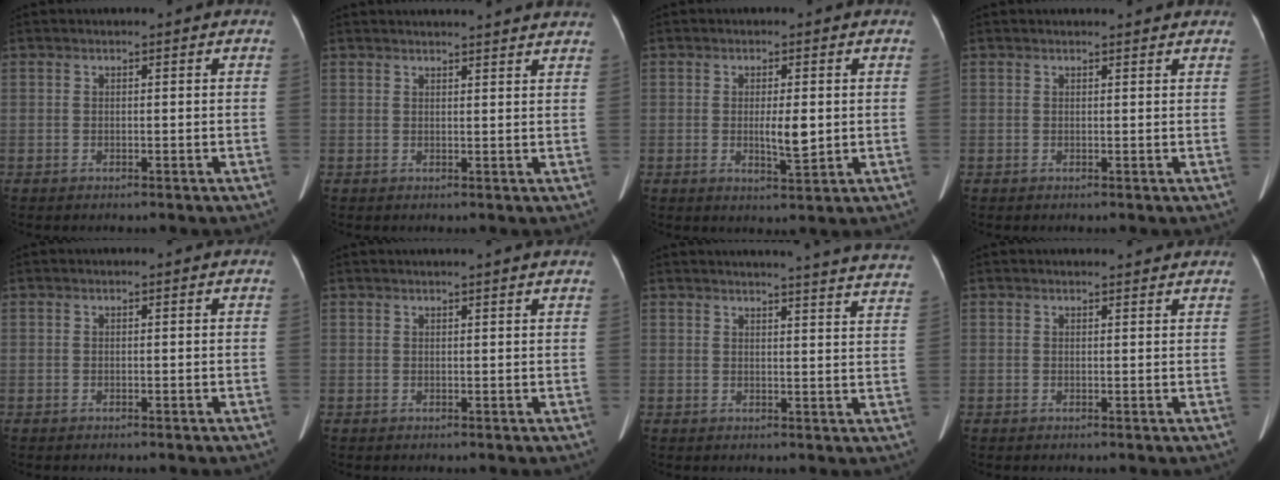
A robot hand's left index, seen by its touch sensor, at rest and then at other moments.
{"total": 11.7, "force": [11.2, 0.5, 3.3], "torque": [-0.035, 0.006, 0.114]}
{"total": 4.1, "force": [-0.1, 1.0, 4.0], "torque": [-0.069, -0.006, 0.001]}
{"total": 3.5, "force": [3.3, 0.5, 0.9], "torque": [-0.016, 0.012, 0.033]}
{"total": 0.0}
{"total": 4.5, "force": [4.0, -0.4, 2.0], "torque": [-0.028, 0.019, 0.041]}
{"total": 20.6, "force": [19.9, 0.0, 5.3], "torque": [-0.067, -0.086, 0.209]}
{"total": 3.0, "force": [3.0, 0.4, 0.6], "torque": [-0.012, 0.008, 0.033]}